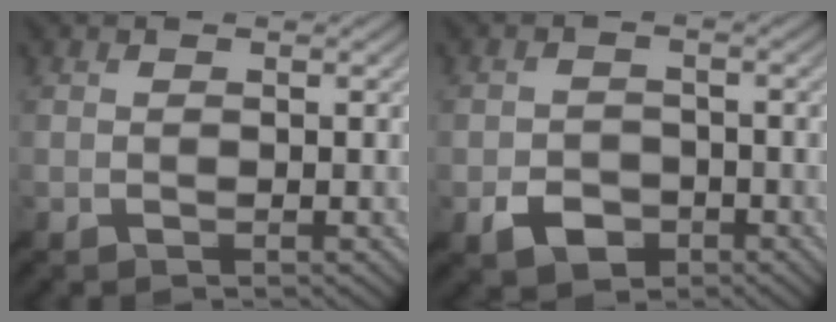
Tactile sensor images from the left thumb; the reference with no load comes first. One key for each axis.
{"total": 3.5, "fx": -1.9, "fy": 2.6, "fz": 1.5, "tx": -0.029, "ty": -0.007, "tz": -0.035}